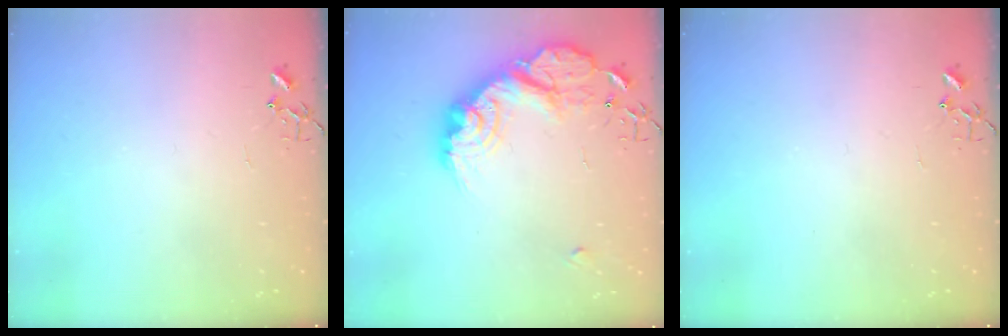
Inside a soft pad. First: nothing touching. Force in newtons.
{"total": 20.7, "press": 20.6, "slide": 1.1}
{"total": 0.0}